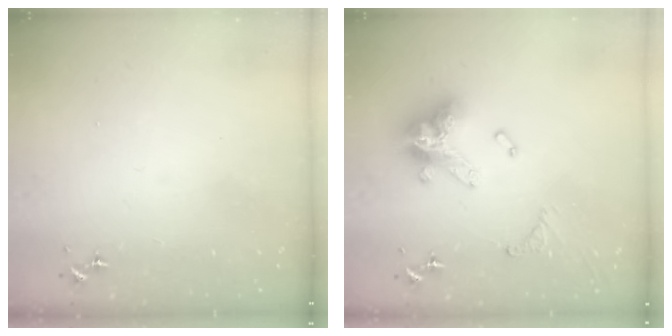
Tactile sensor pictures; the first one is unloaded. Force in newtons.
{"total": 16.1, "press": 16.1, "slide": 1.7}